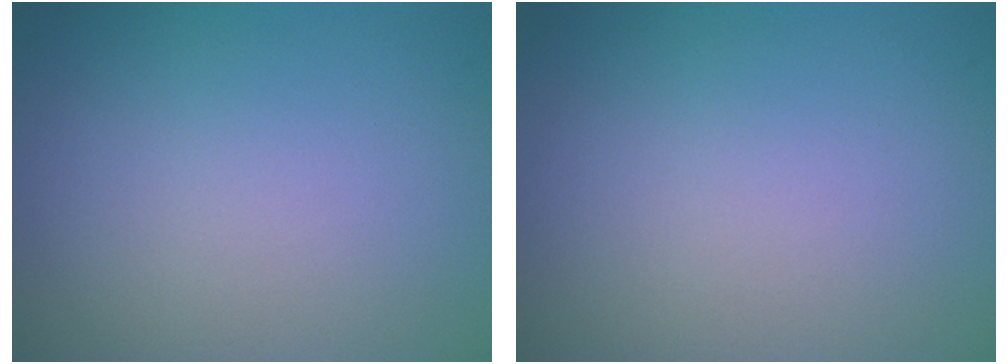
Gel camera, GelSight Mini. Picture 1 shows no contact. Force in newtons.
{"total": 0.0}